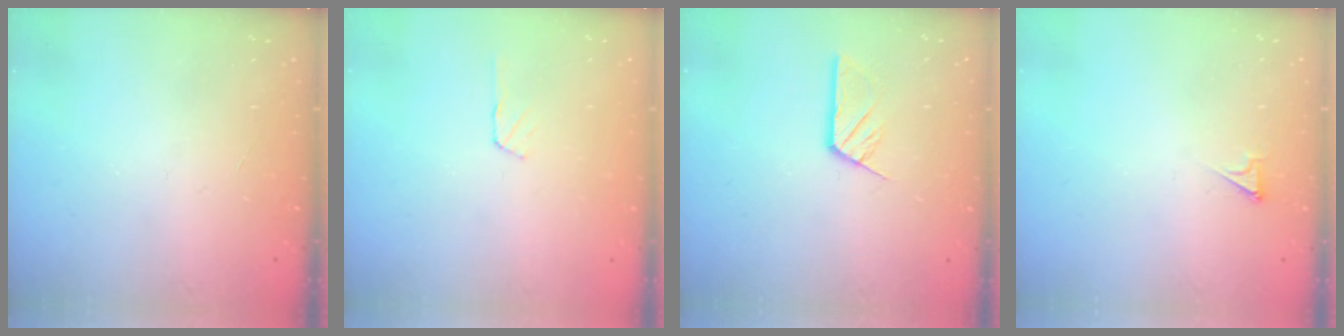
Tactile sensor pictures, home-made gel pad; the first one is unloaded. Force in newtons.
{"total": 3.4, "press": 3.4, "slide": 0.4}
{"total": 4.8, "press": 4.8, "slide": 0.3}
{"total": 2.2, "press": 2.2, "slide": 0.3}